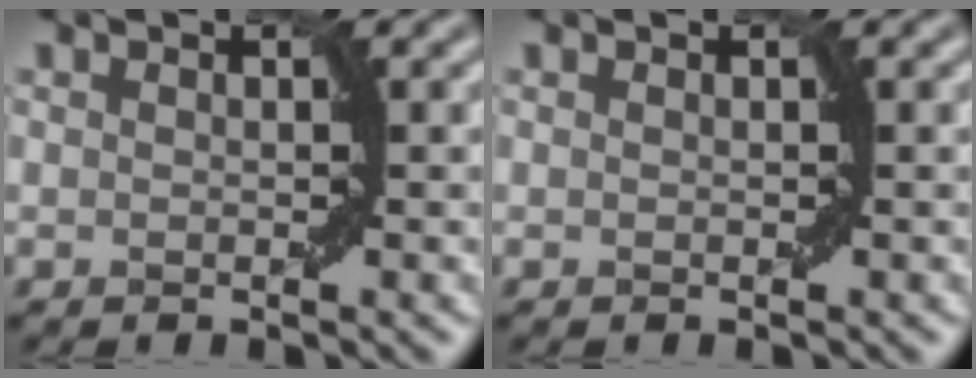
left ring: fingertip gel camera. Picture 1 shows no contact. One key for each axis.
{"total": 0.0}